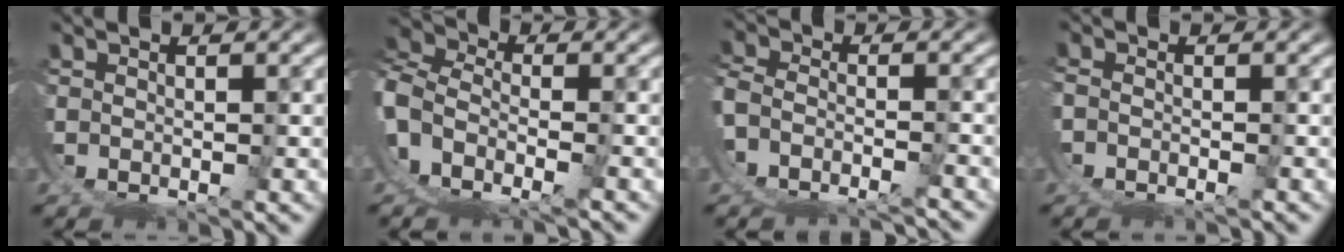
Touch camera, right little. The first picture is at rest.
{"total": 9.5, "force": [-2.2, 7.8, 5.0], "torque": [-0.123, -0.022, -0.046]}
{"total": 7.8, "force": [-5.8, 4.5, 2.8], "torque": [-0.063, -0.021, -0.090]}
{"total": 2.1, "force": [-1.8, 0.9, 0.5], "torque": [-0.008, -0.005, -0.033]}